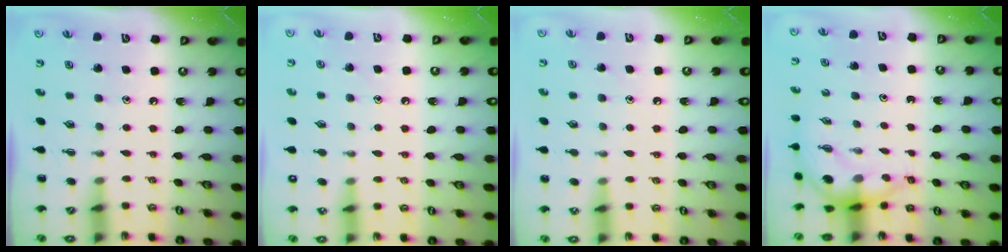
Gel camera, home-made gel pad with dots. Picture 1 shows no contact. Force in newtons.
{"total": 8.1, "press": 7.8, "slide": 2.0}
{"total": 7.0, "press": 6.6, "slide": 2.3}
{"total": 5.3, "press": 5.2, "slide": 0.8}